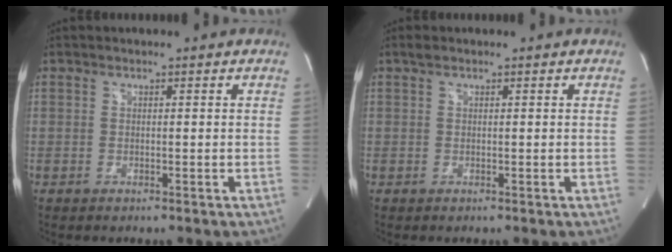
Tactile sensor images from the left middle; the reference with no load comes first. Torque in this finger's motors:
{"motor_torque": [0.49, 0.37, -0.09, 0.01]}